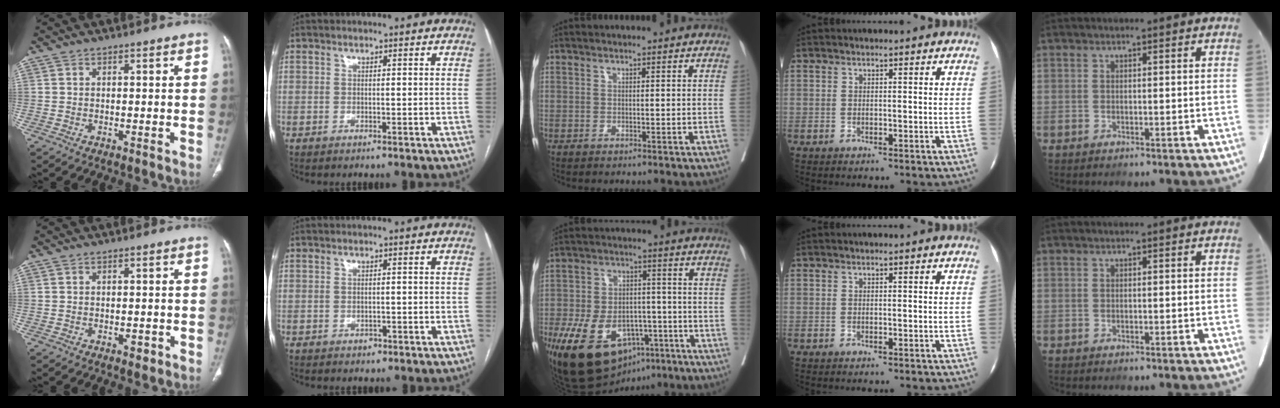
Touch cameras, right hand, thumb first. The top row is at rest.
{"thumb": {"total": 1.4, "force": [-0.6, 0.8, 0.9], "torque": [-0.008, 0.000, -0.006]}, "index": {"total": 1.0, "force": [-0.6, 0.8, 0.4], "torque": [-0.008, 0.002, -0.004]}, "middle": {"total": 18.8, "force": [-9.6, 10.7, 12.1], "torque": [-0.245, 0.007, -0.144]}}